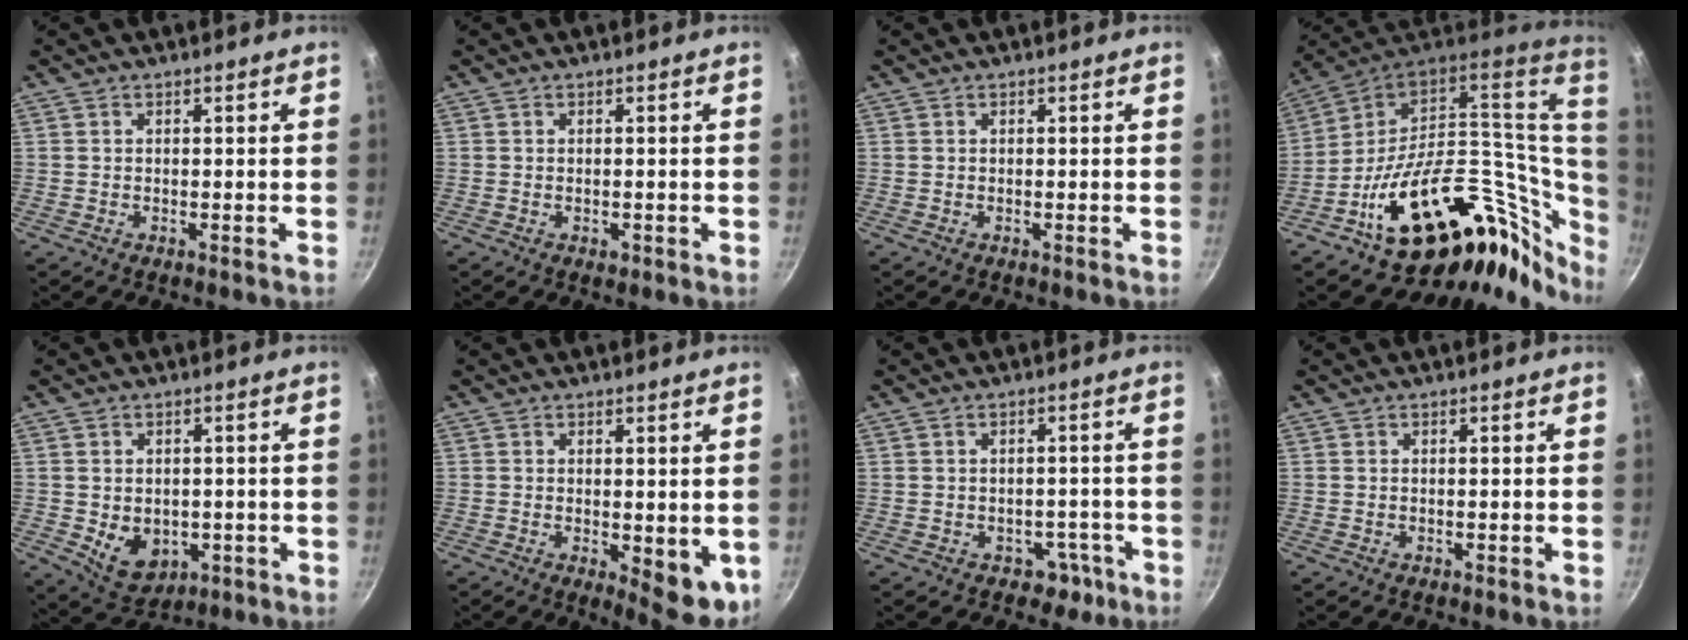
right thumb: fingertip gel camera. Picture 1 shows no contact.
{"total": 1.2, "force": [-0.4, 0.7, 0.9], "torque": [-0.011, 0.001, -0.006]}
{"total": 0.0}
{"total": 33.1, "force": [2.4, 21.9, 24.7], "torque": [-0.351, 0.004, 0.052]}
{"total": 8.0, "force": [-1.3, 6.1, 5.0], "torque": [-0.056, -0.009, -0.001]}
{"total": 7.6, "force": [-0.7, 3.3, 6.8], "torque": [-0.071, -0.010, -0.002]}
{"total": 4.0, "force": [-2.0, 3.2, 1.3], "torque": [0.012, 0.034, -0.006]}
{"total": 0.0}